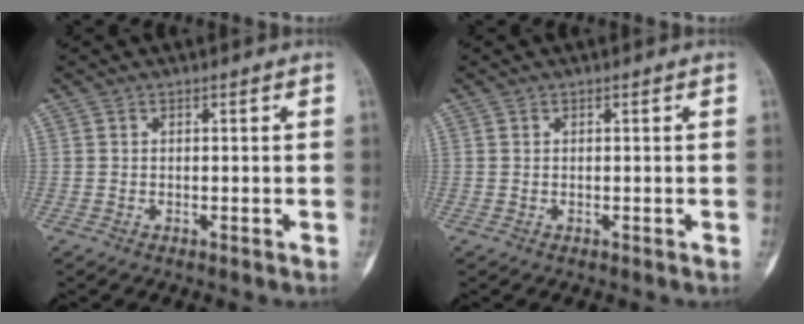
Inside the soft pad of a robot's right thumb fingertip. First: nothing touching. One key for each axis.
{"total": 0.0}